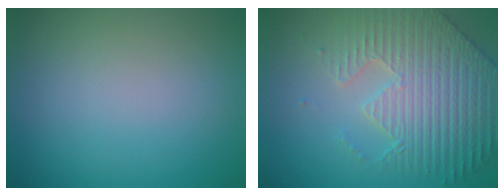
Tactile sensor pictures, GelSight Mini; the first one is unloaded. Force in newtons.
{"total": 6.3, "press": 5.5, "slide": 3.2}